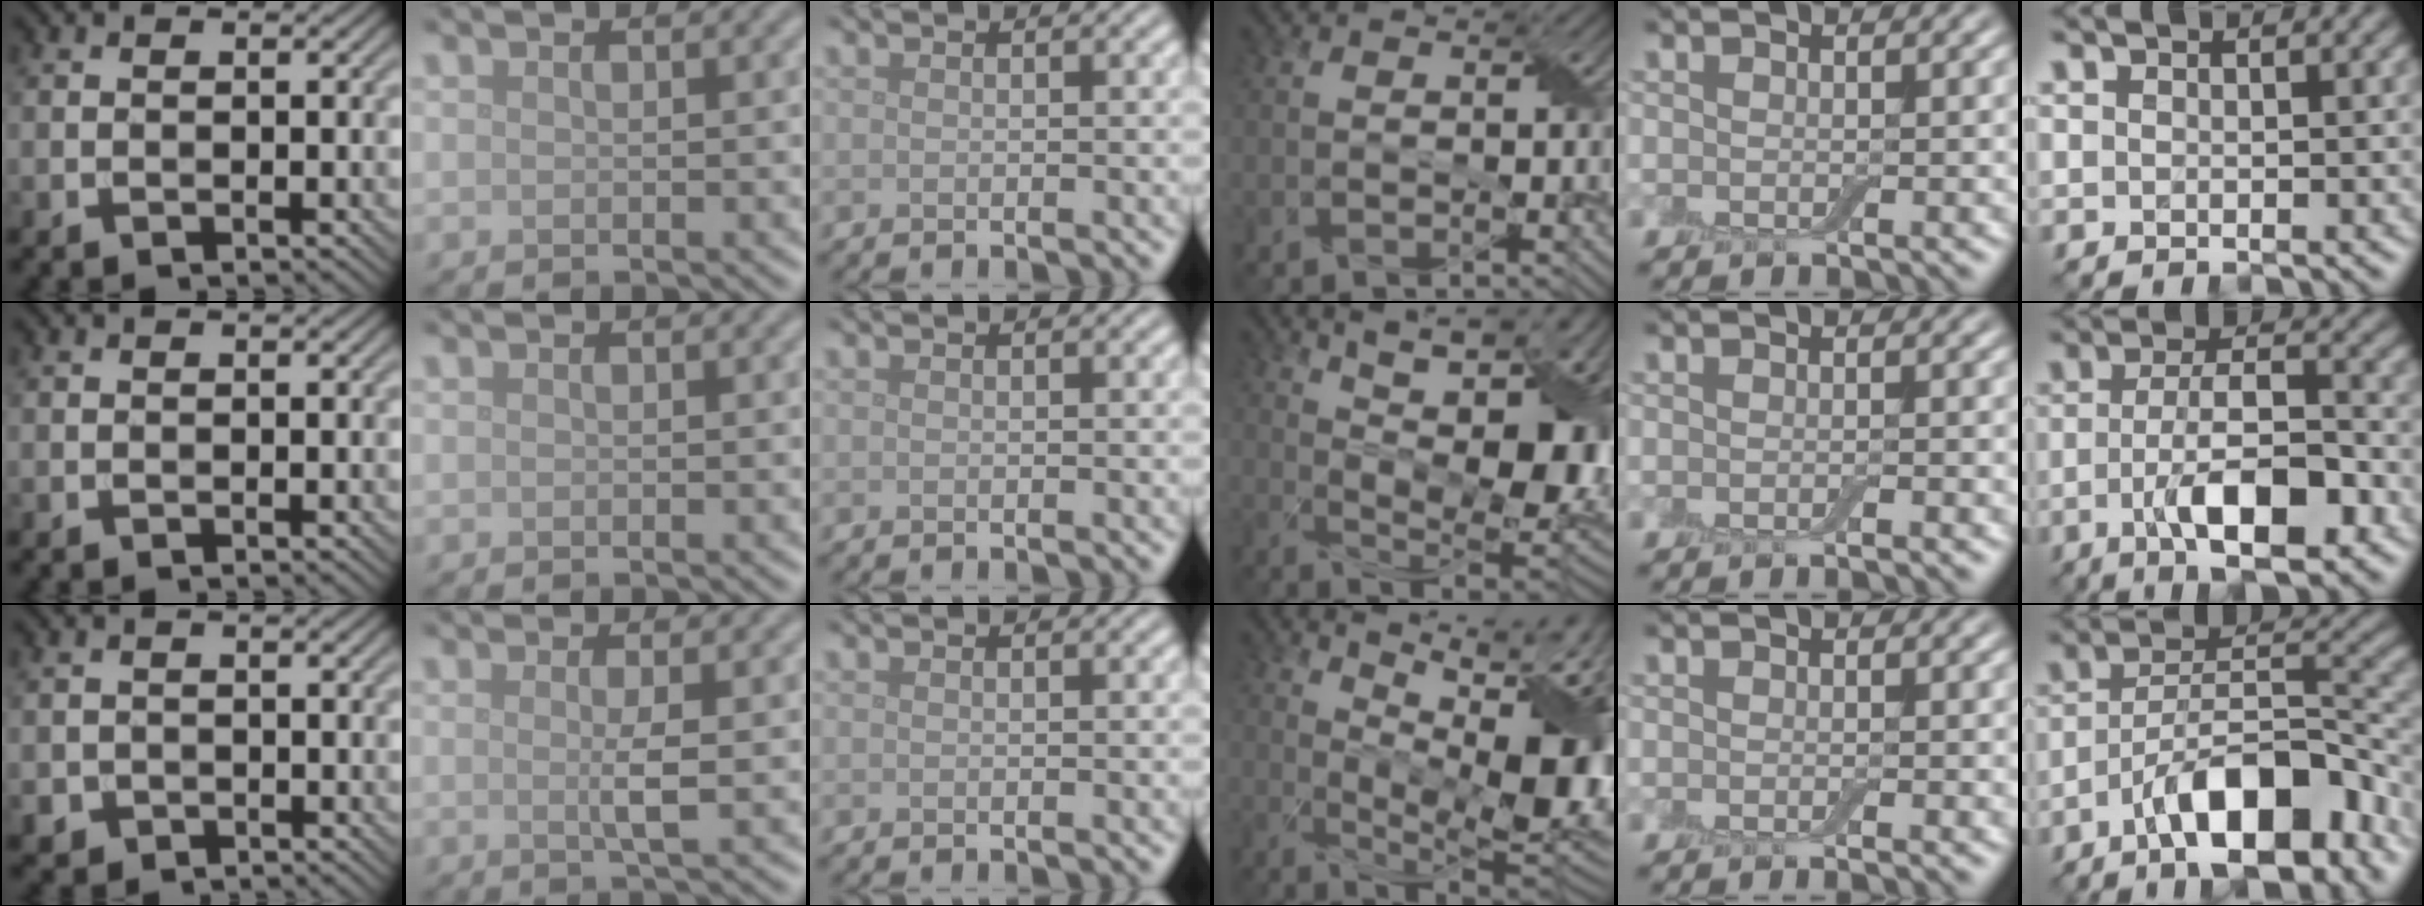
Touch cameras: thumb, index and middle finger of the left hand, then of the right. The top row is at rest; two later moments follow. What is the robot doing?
{"motion": "wrap", "object": "adhesive wrap"}